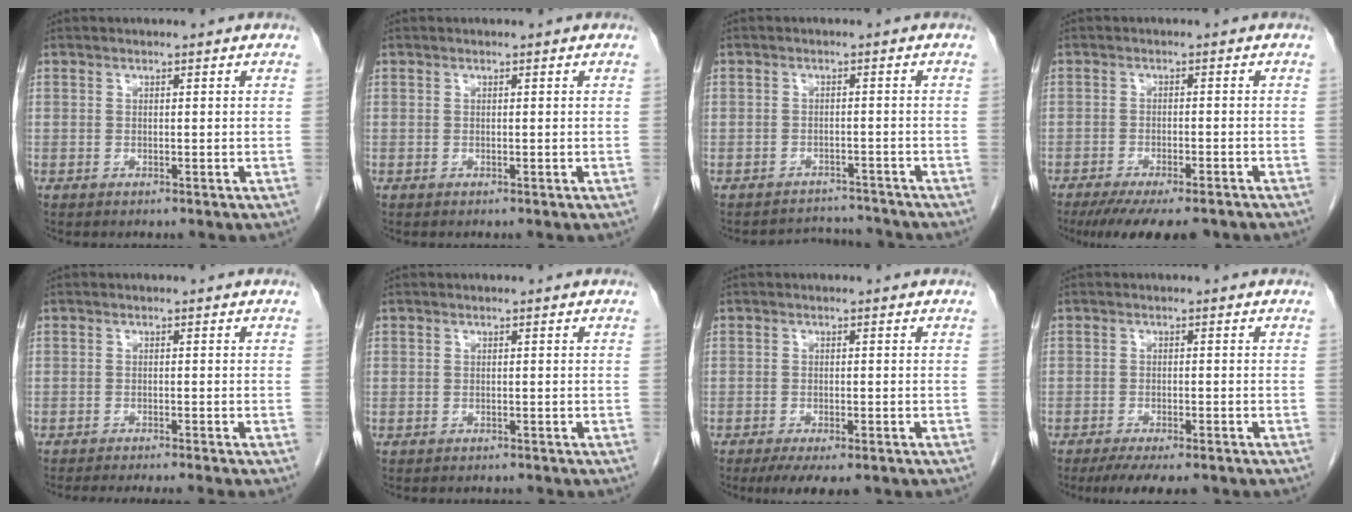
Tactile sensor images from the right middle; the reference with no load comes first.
{"total": 0.0}
{"total": 4.5, "force": [-4.2, 0.9, -1.4], "torque": [0.019, 0.015, -0.059]}
{"total": 12.0, "force": [-9.6, 2.8, 6.6], "torque": [-0.098, -0.020, -0.137]}
{"total": 7.4, "force": [-6.6, -0.8, 3.2], "torque": [-0.024, -0.018, -0.094]}
{"total": 2.1, "force": [-1.9, 0.9, 0.0], "torque": [-0.003, -0.002, -0.030]}
{"total": 6.2, "force": [-4.7, 1.8, 3.6], "torque": [-0.047, -0.009, -0.072]}
{"total": 7.9, "force": [-6.5, 1.8, 4.1], "torque": [-0.052, -0.008, -0.097]}